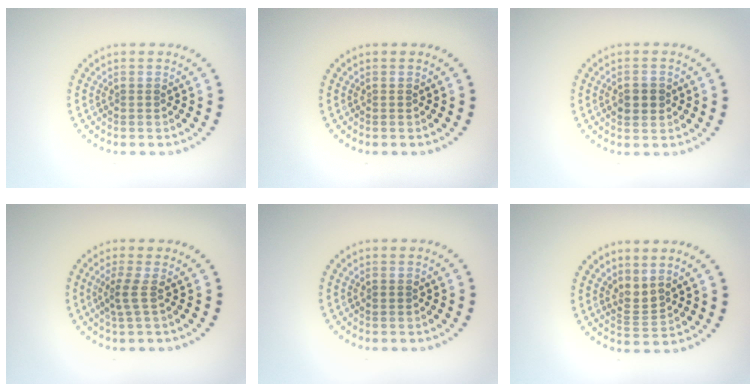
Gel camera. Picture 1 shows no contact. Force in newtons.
{"total": 0.0}
{"total": 2.0, "press": 2.0, "slide": 0.2}
{"total": 1.9, "press": 1.2, "slide": 1.4}
{"total": 0.6, "press": 0.6, "slide": 0.1}
{"total": 1.9, "press": 1.4, "slide": 1.3}